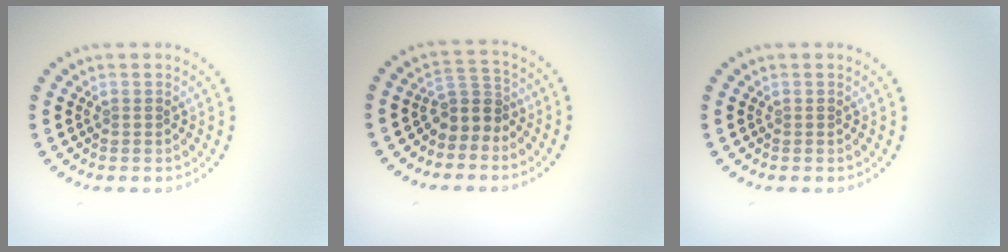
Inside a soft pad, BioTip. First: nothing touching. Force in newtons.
{"total": 2.8, "press": 2.2, "slide": 1.7}
{"total": 0.0}